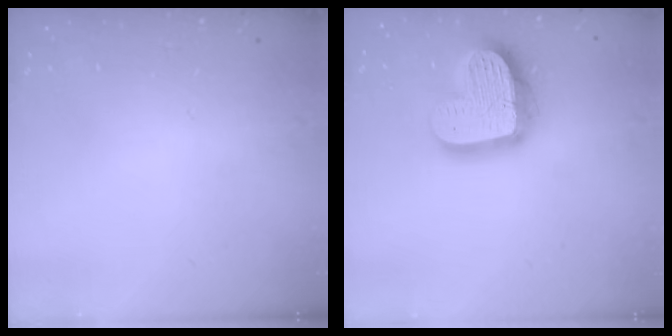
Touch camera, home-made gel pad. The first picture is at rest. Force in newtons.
{"total": 19.4, "press": 19.3, "slide": 1.5}